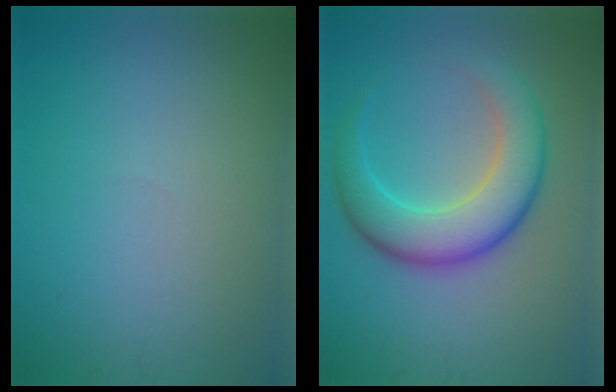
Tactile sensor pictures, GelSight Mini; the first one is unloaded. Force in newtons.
{"total": 6.7, "press": 6.7, "slide": 0.0}